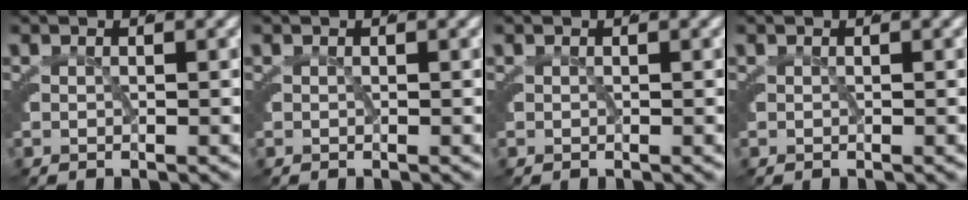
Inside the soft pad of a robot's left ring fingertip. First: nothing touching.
{"total": 0.0}
{"total": 0.0}
{"total": 0.0}